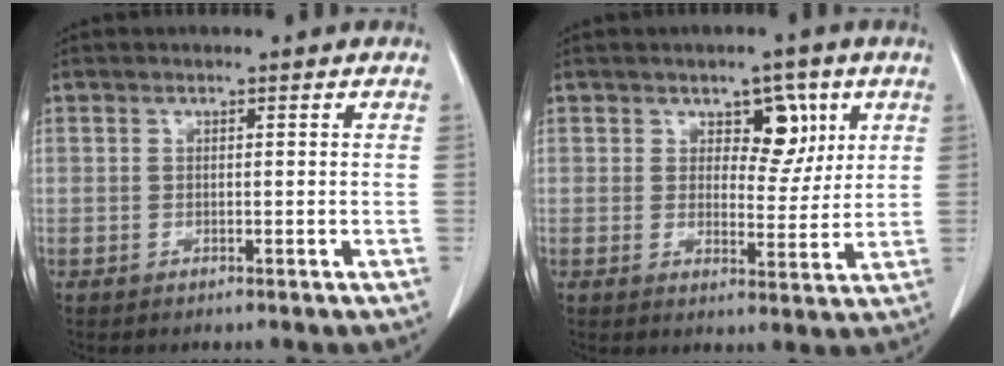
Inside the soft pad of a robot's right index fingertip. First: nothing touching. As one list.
[{"total": 6.0, "force": [2.8, 3.4, 4.1], "torque": [-0.046, 0.005, 0.042]}]